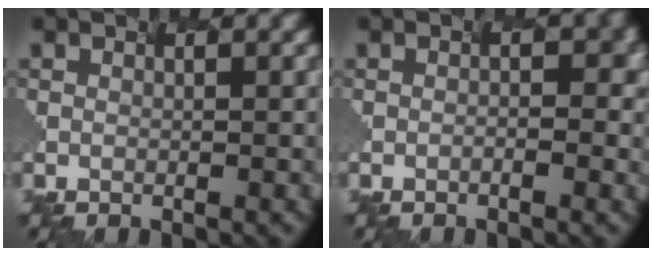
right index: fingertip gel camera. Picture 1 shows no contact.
{"total": 0.9, "force": [-0.6, -0.3, 0.5], "torque": [-0.013, 0.003, 0.000]}